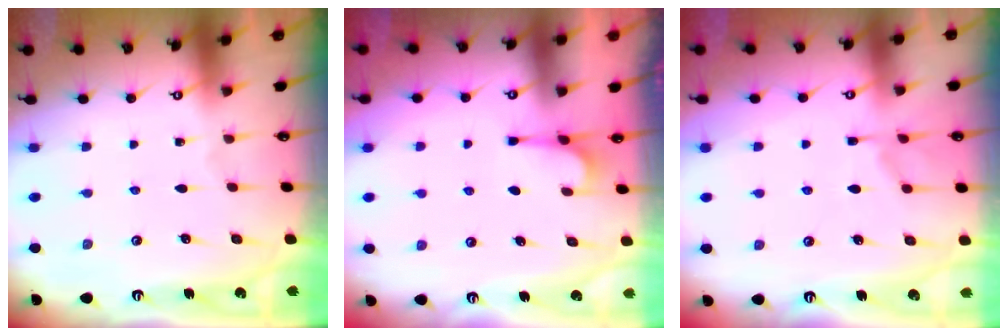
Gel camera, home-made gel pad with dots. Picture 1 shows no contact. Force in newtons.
{"total": 2.4, "press": 2.2, "slide": 1.0}
{"total": 1.7, "press": 0.7, "slide": 1.5}